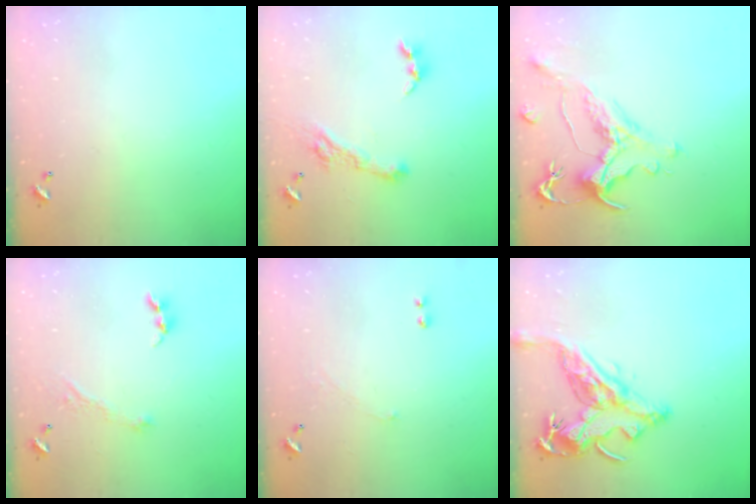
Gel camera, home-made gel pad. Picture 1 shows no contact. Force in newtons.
{"total": 7.0, "press": 6.9, "slide": 1.1}
{"total": 1.4, "press": 0.2, "slide": 1.4}
{"total": 2.9, "press": 2.8, "slide": 0.4}
{"total": 1.0, "press": 0.7, "slide": 0.6}
{"total": 16.2, "press": 16.1, "slide": 2.1}